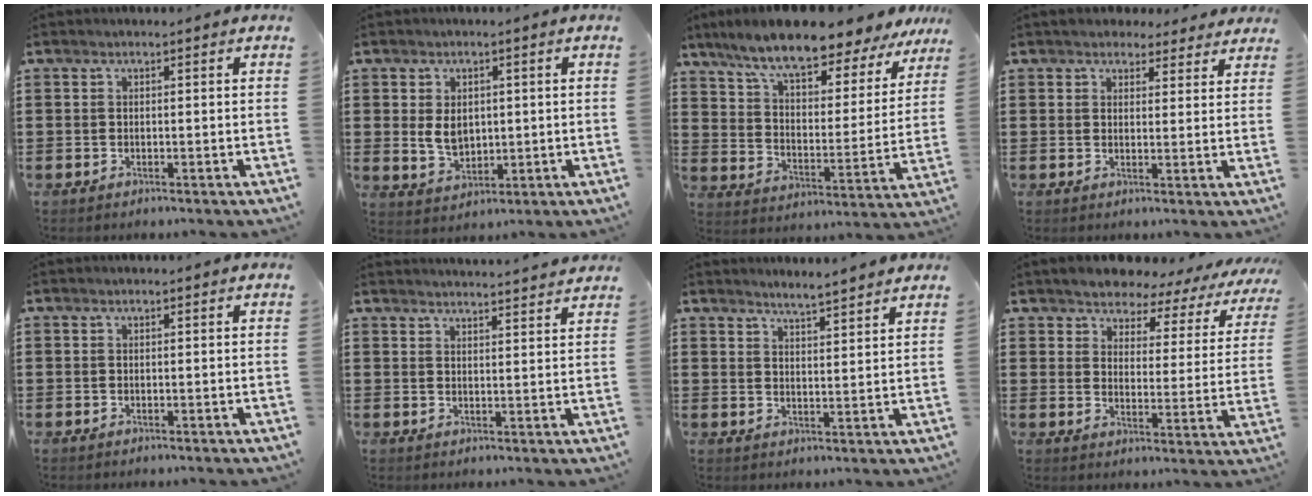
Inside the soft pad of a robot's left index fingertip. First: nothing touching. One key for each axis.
{"total": 4.4, "fx": 0.6, "fy": 3.3, "fz": 2.9, "tx": -0.056, "ty": 0.006, "tz": 0.008}
{"total": 10.4, "fx": 8.9, "fy": 1.3, "fz": 5.2, "tx": -0.129, "ty": -0.051, "tz": 0.150}
{"total": 3.5, "fx": 3.2, "fy": 1.3, "fz": 0.5, "tx": -0.012, "ty": -0.005, "tz": 0.059}
{"total": 0.0}
{"total": 3.1, "fx": 3.0, "fy": -0.6, "fz": 0.0, "tx": -0.009, "ty": -0.018, "tz": 0.055}
{"total": 3.4, "fx": 3.4, "fy": -0.6, "fz": 0.2, "tx": -0.016, "ty": -0.016, "tz": 0.062}
{"total": 4.3, "fx": 4.1, "fy": 1.0, "fz": 0.2, "tx": -0.034, "ty": -0.032, "tz": 0.067}